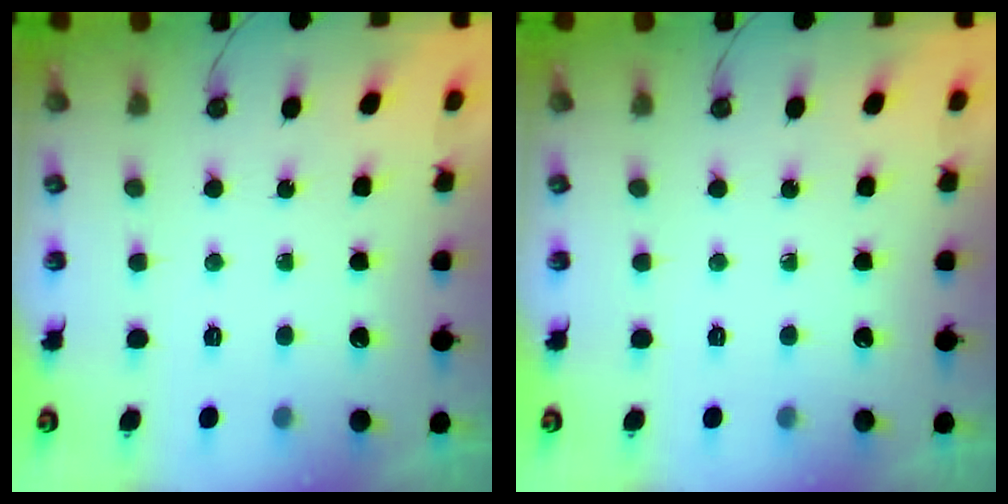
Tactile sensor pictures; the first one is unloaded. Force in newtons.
{"total": 0.0}